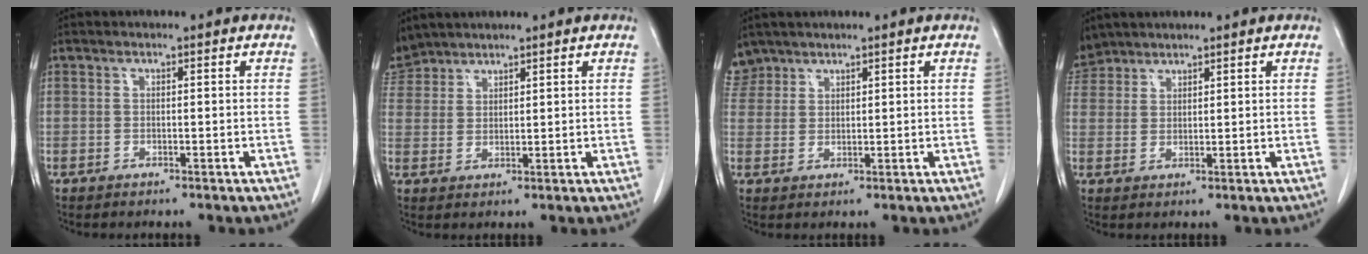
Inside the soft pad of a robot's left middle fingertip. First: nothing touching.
{"total": 5.0, "force": [4.7, 1.7, -0.1], "torque": [-0.002, 0.014, 0.098]}
{"total": 3.7, "force": [3.2, 1.8, -0.3], "torque": [0.009, 0.009, 0.066]}
{"total": 5.0, "force": [4.5, 2.1, 0.1], "torque": [-0.004, 0.013, 0.093]}